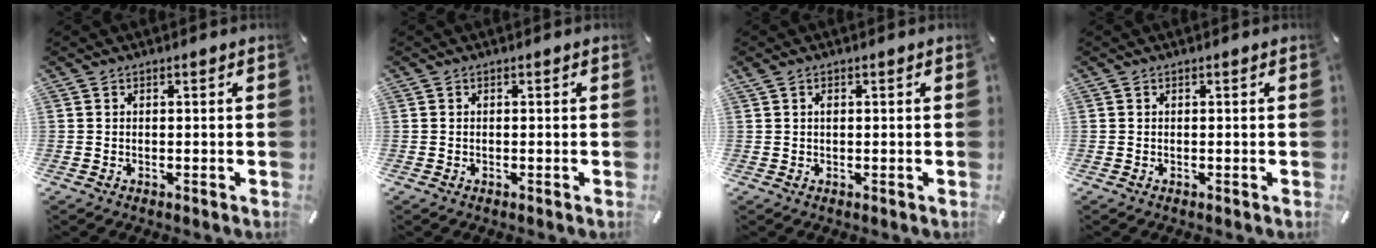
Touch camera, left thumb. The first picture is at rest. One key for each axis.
{"total": 0.0}
{"total": 1.1, "fx": 0.3, "fy": 0.6, "fz": 0.8, "tx": -0.018, "ty": 0.002, "tz": 0.005}
{"total": 0.0}